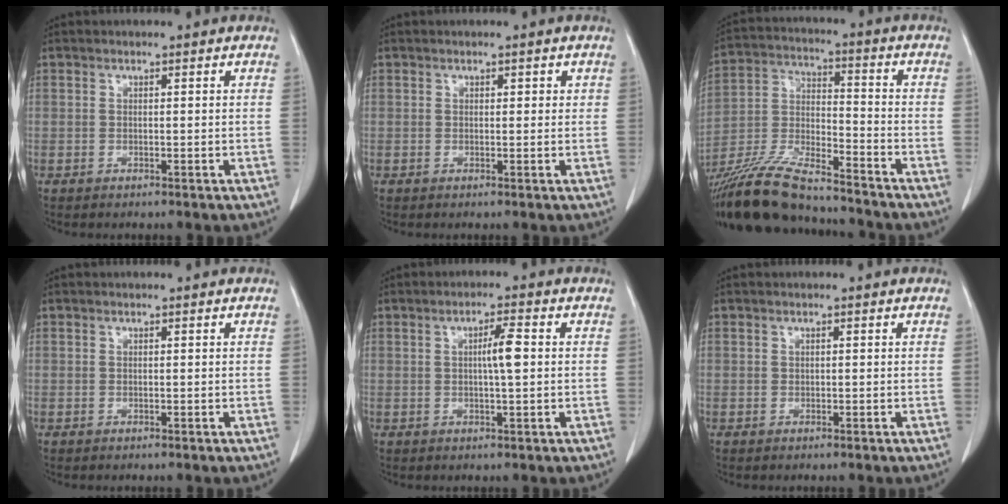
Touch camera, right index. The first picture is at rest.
{"total": 1.0, "force": [0.4, 0.7, 0.7], "torque": [-0.004, 0.001, 0.003]}
{"total": 17.3, "force": [-15.3, 2.8, 7.6], "torque": [-0.160, -0.008, -0.278]}
{"total": 0.0}
{"total": 3.8, "force": [0.3, 0.2, 3.8], "torque": [-0.066, 0.001, 0.004]}
{"total": 0.0}